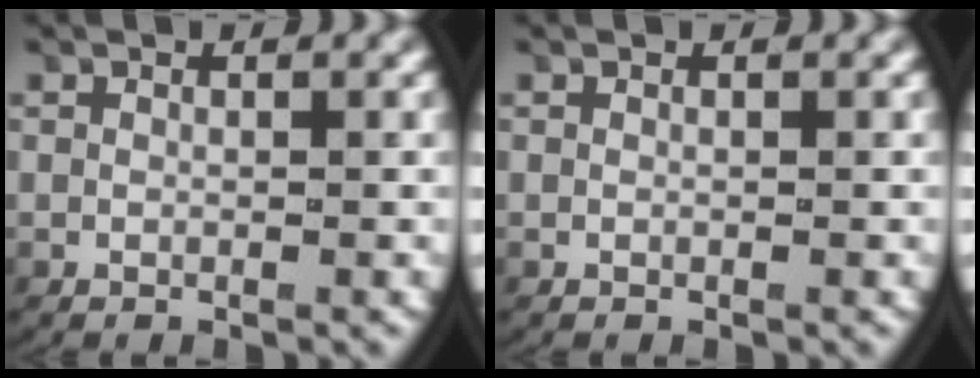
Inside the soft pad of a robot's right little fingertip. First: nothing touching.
{"total": 0.0}